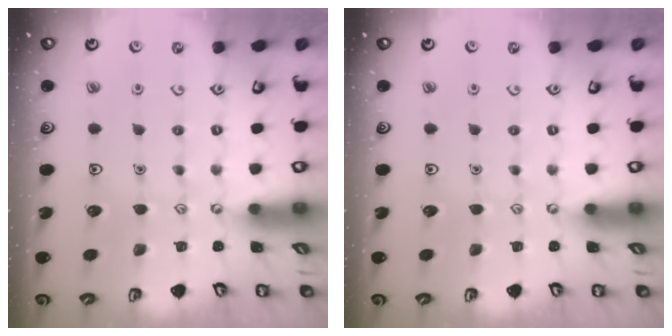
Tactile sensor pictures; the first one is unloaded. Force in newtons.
{"total": 0.0}